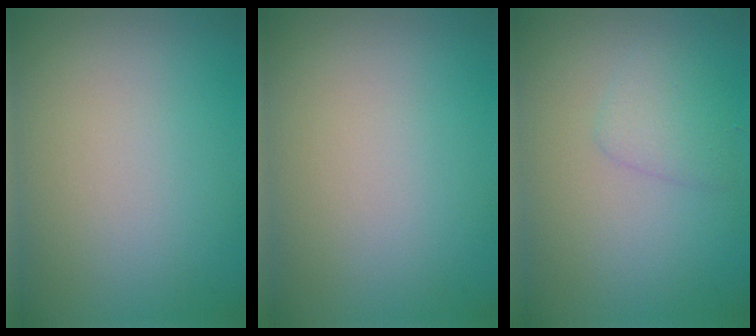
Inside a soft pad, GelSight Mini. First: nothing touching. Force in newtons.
{"total": 0.0}
{"total": 1.9, "press": 1.9, "slide": 0.0}